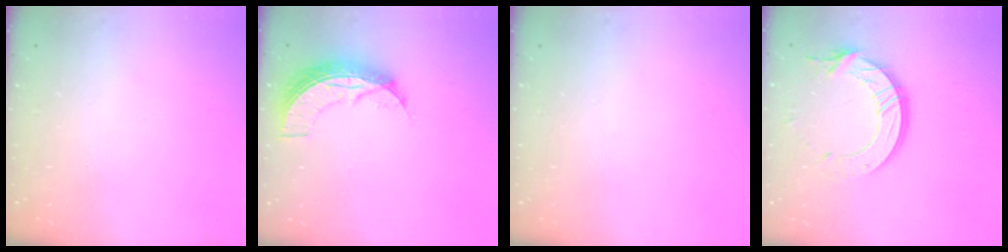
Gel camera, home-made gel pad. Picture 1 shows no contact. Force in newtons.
{"total": 8.3, "press": 8.3, "slide": 0.4}
{"total": 0.0}
{"total": 13.5, "press": 13.5, "slide": 1.4}